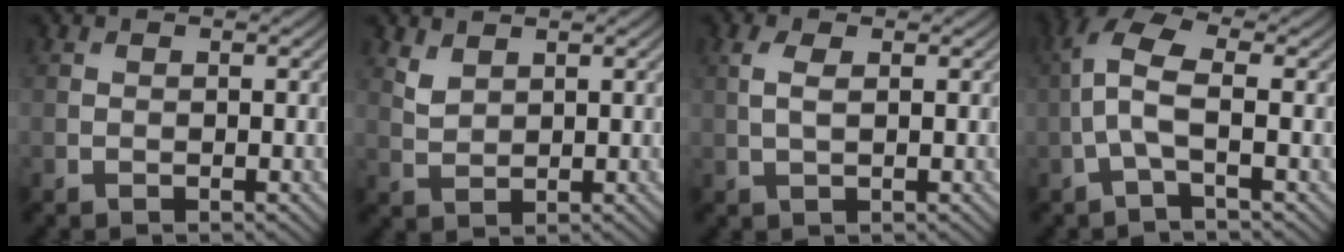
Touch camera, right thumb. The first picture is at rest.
{"total": 2.2, "force": [1.7, 1.1, 1.0], "torque": [-0.030, -0.003, 0.040]}
{"total": 2.2, "force": [0.5, 0.8, 2.0], "torque": [-0.051, 0.003, 0.009]}
{"total": 5.5, "force": [-0.8, 1.6, 5.2], "torque": [-0.119, 0.018, -0.029]}